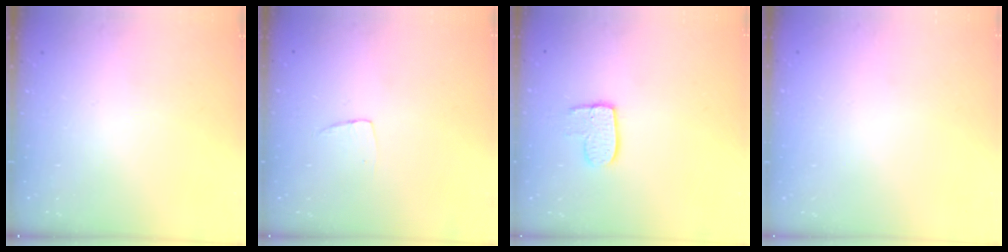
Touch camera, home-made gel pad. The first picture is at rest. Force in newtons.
{"total": 3.5, "press": 3.5, "slide": 0.3}
{"total": 8.1, "press": 8.0, "slide": 0.6}
{"total": 0.0}